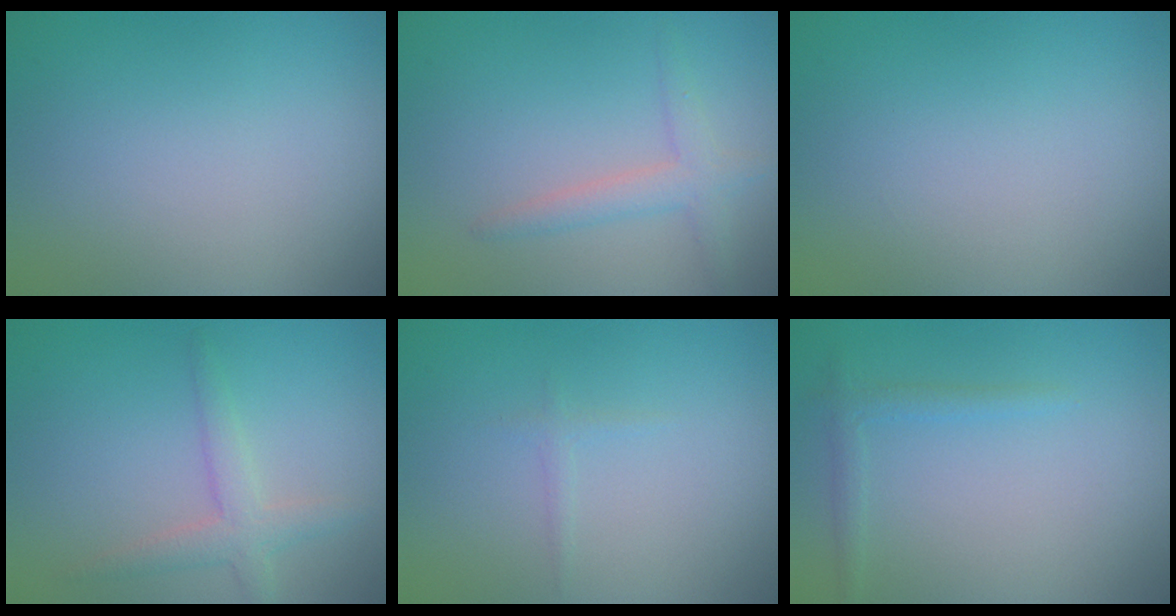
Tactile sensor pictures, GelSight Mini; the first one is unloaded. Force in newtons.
{"total": 2.3, "press": 2.3, "slide": 0.1}
{"total": 0.0}
{"total": 2.5, "press": 2.5, "slide": 0.2}
{"total": 0.6, "press": 0.6, "slide": 0.0}
{"total": 1.3, "press": 1.3, "slide": 0.1}